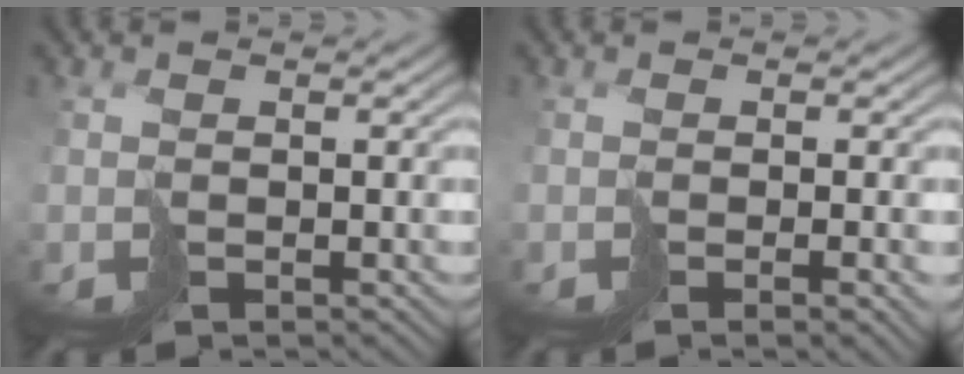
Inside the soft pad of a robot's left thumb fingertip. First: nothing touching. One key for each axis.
{"total": 3.1, "fx": -0.9, "fy": 0.7, "fz": 2.8, "tx": -0.040, "ty": -0.005, "tz": -0.013}